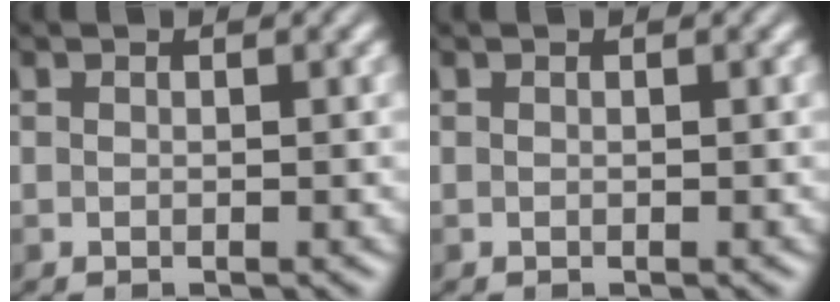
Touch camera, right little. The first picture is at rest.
{"total": 0.0}